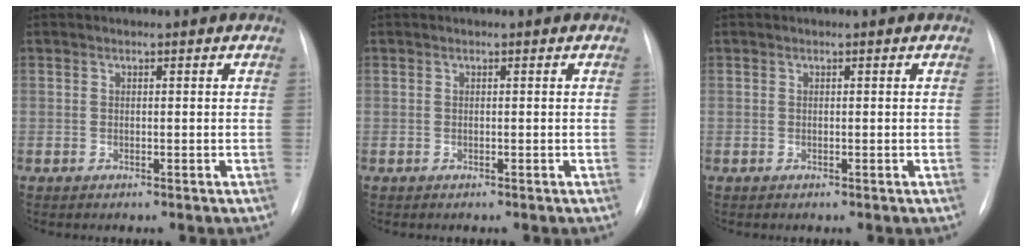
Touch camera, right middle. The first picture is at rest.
{"total": 0.0}
{"total": 0.0}